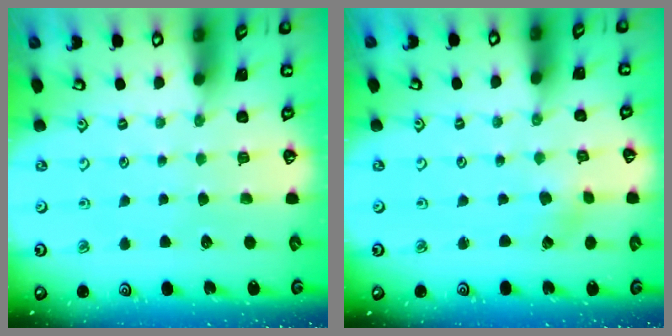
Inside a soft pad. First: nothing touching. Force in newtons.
{"total": 0.6, "press": 0.6, "slide": 0.1}